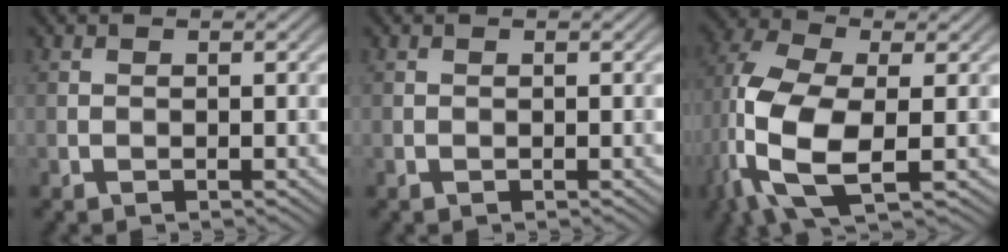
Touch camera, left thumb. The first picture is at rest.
{"total": 0.0}
{"total": 13.2, "force": [-2.9, 6.3, 11.2], "torque": [-0.281, -0.007, -0.064]}